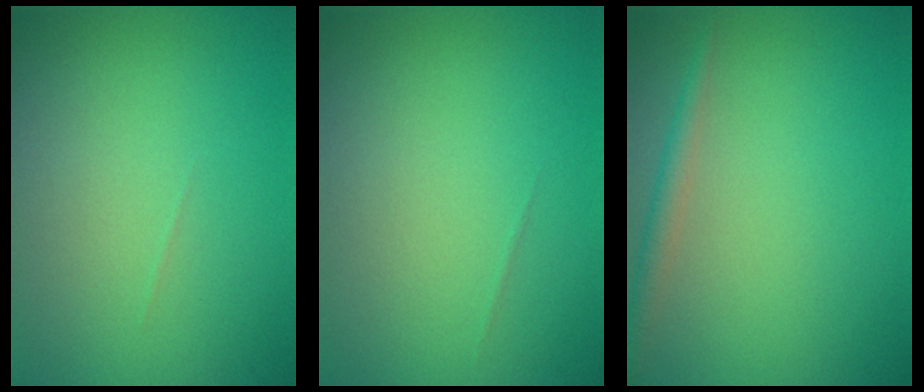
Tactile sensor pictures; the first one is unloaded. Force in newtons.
{"total": 0.0}
{"total": 1.6, "press": 1.6, "slide": 0.0}